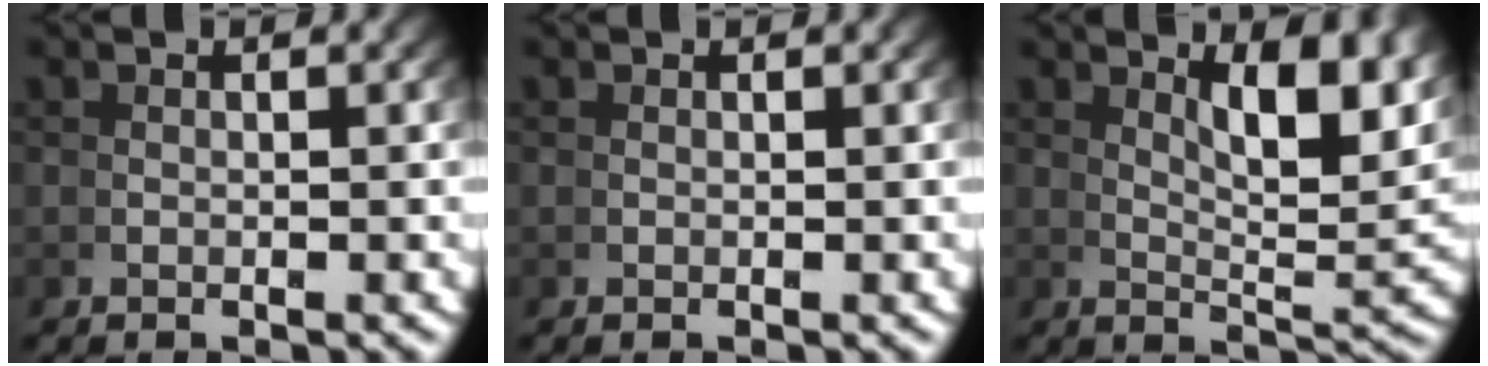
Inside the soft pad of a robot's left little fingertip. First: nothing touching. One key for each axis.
{"total": 0.0}
{"total": 6.4, "fx": 3.3, "fy": 1.0, "fz": 5.4, "tx": -0.069, "ty": -0.012, "tz": 0.060}